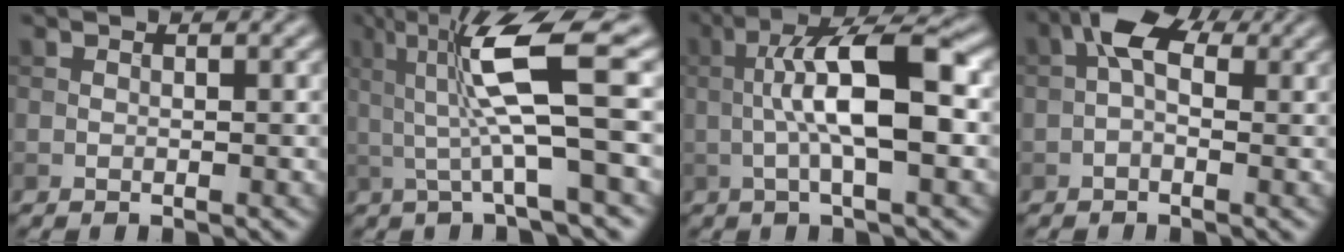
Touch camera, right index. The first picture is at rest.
{"total": 8.0, "force": [1.4, 1.3, 7.8], "torque": [-0.138, 0.006, 0.025]}
{"total": 8.5, "force": [-0.1, 2.2, 8.2], "torque": [-0.137, 0.016, -0.007]}
{"total": 3.9, "force": [0.4, 2.1, 3.3], "torque": [-0.058, 0.015, -0.010]}